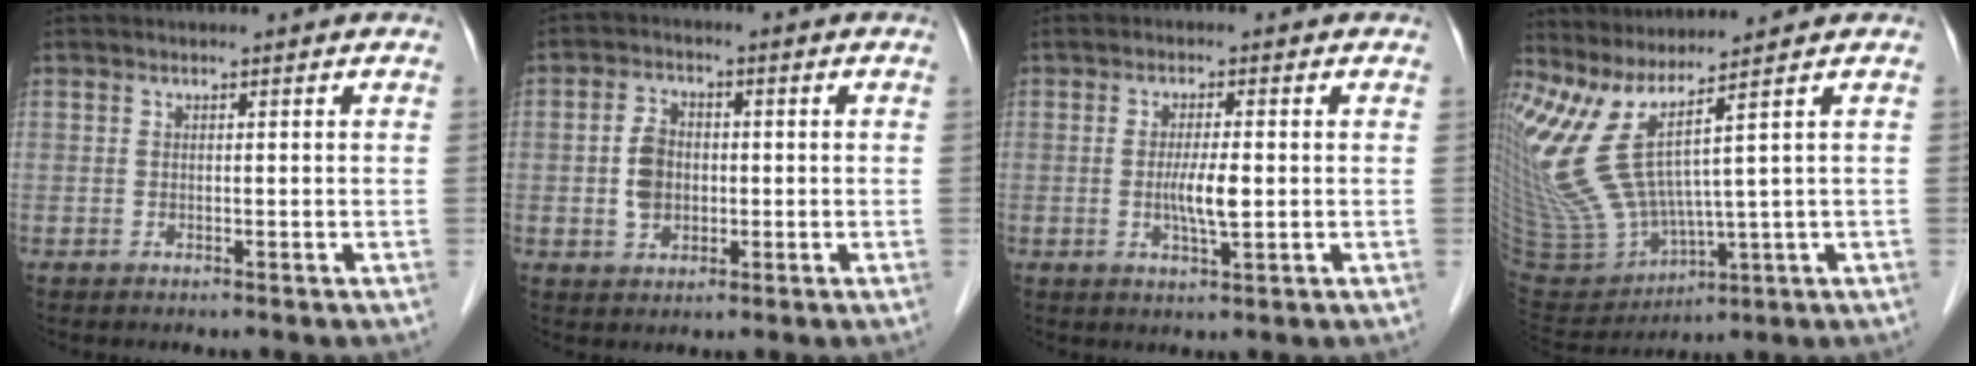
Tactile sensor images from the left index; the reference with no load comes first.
{"total": 5.1, "force": [-0.4, 3.7, 3.4], "torque": [-0.077, 0.010, -0.007]}
{"total": 4.4, "force": [-0.3, 0.4, 4.4], "torque": [-0.083, -0.007, -0.005]}
{"total": 13.1, "force": [6.9, -0.1, 11.2], "torque": [-0.258, -0.024, 0.151]}